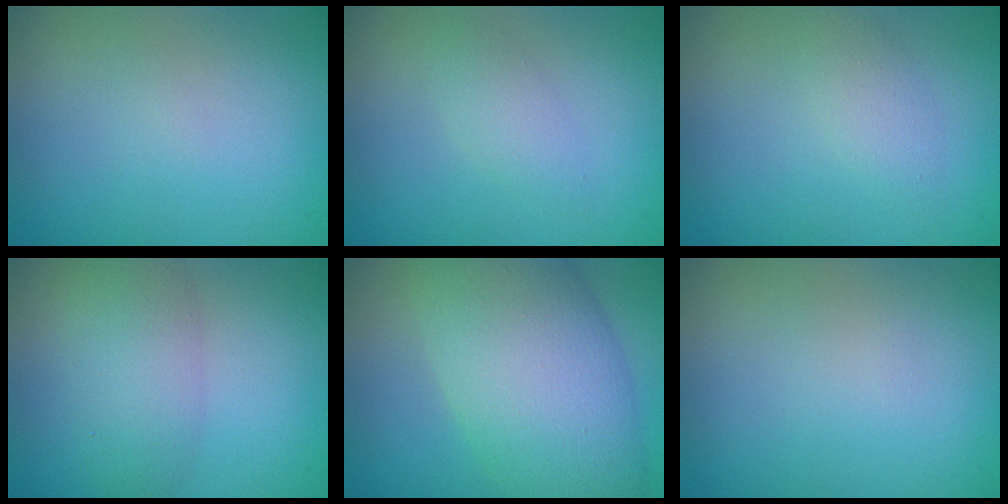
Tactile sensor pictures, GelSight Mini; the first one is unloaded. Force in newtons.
{"total": 1.8, "press": 1.8, "slide": 0.1}
{"total": 1.7, "press": 1.7, "slide": 0.1}
{"total": 4.2, "press": 4.2, "slide": 0.1}
{"total": 11.1, "press": 11.1, "slide": 0.6}
{"total": 0.0}